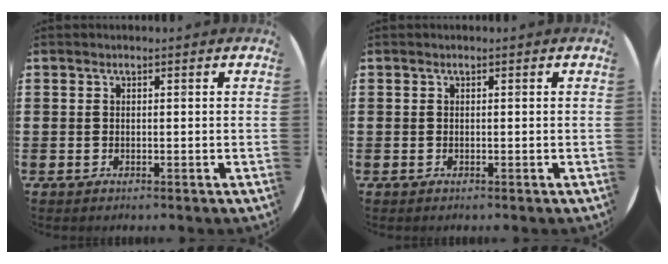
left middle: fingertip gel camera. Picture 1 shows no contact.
{"total": 0.0}